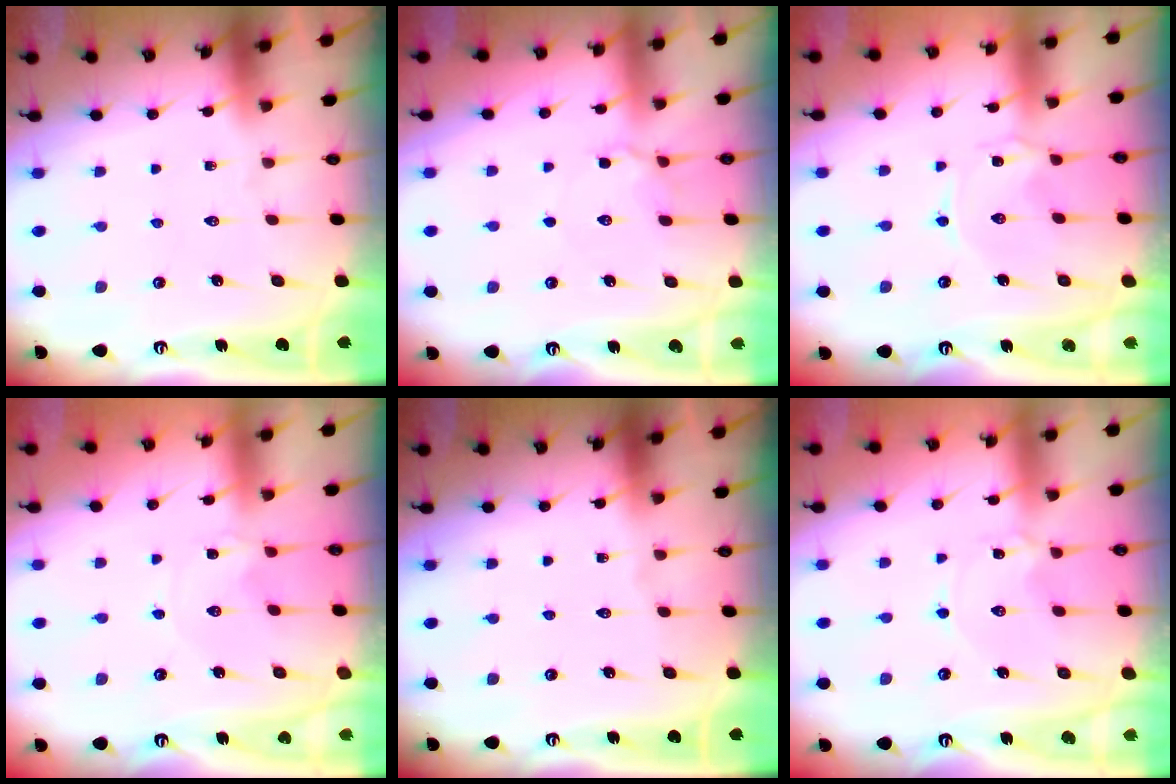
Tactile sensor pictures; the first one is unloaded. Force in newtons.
{"total": 3.9, "press": 3.9, "slide": 0.7}
{"total": 0.6, "press": 0.6, "slide": 0.2}
{"total": 0.0}
{"total": 0.0}
{"total": 1.9, "press": 1.9, "slide": 0.2}